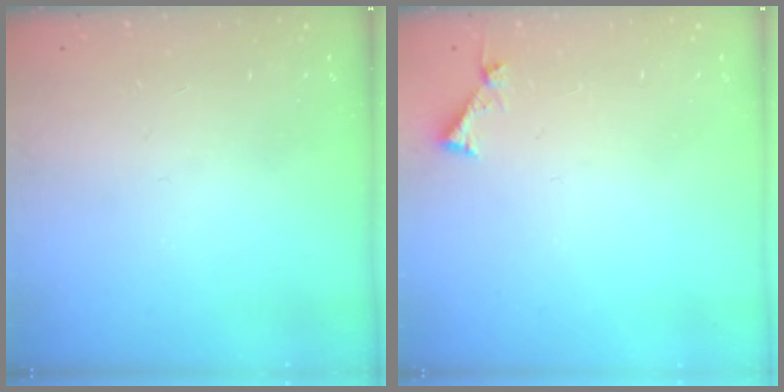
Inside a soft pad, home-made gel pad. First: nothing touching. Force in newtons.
{"total": 3.1, "press": 3.1, "slide": 0.3}